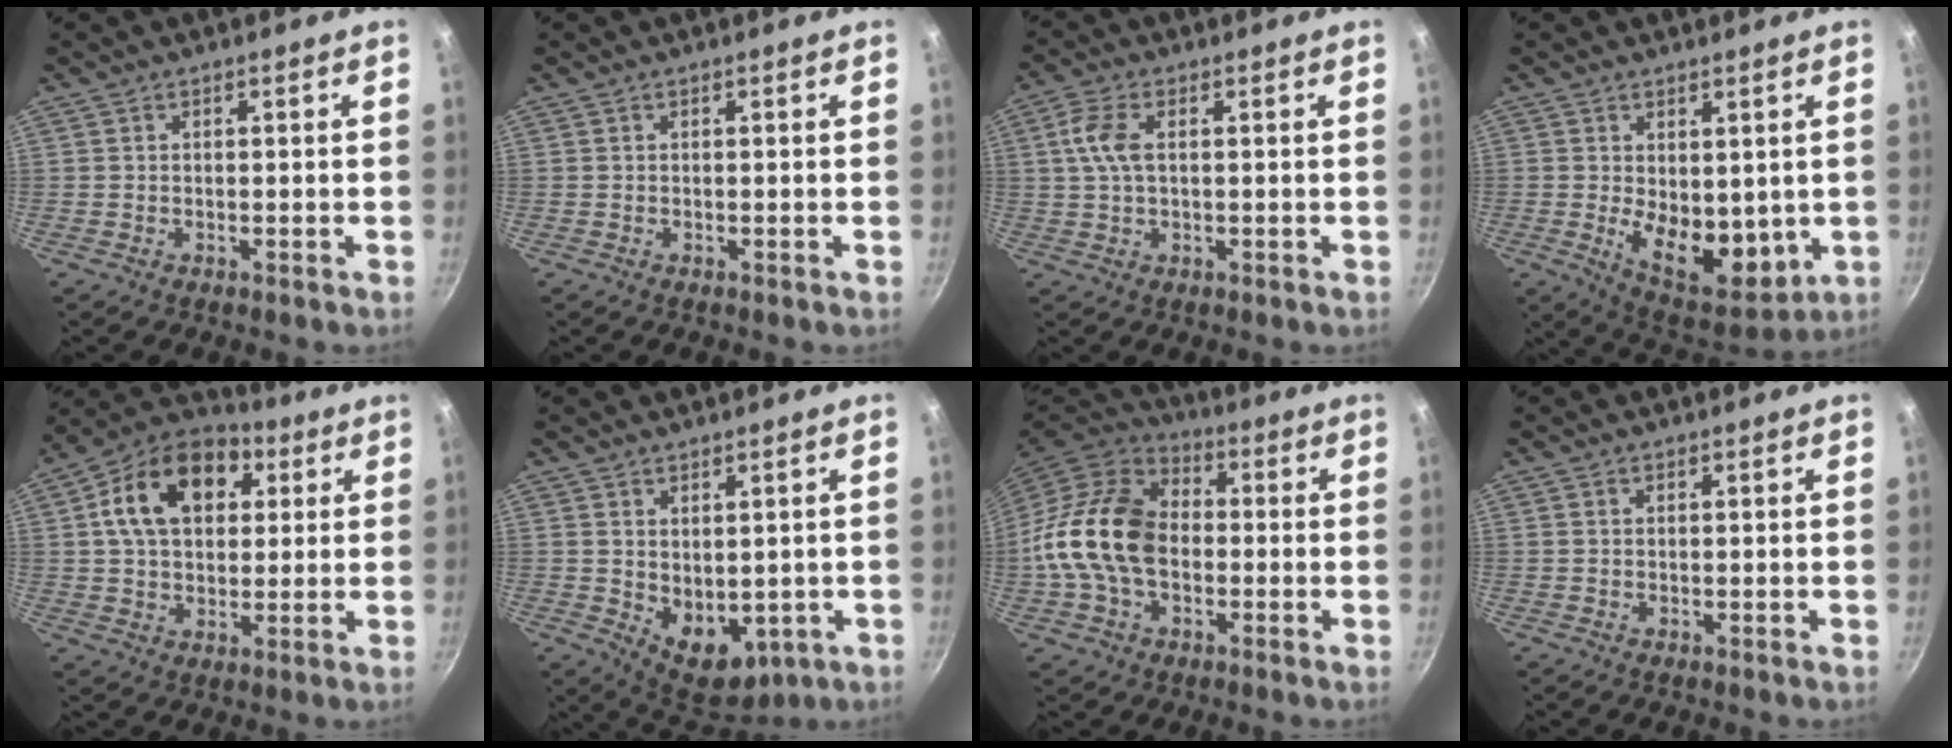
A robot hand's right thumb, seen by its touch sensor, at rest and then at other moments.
{"total": 0.0}
{"total": 5.8, "force": [1.1, 3.1, 4.8], "torque": [-0.101, 0.011, 0.018]}
{"total": 12.2, "force": [0.0, 7.2, 9.8], "torque": [-0.112, -0.035, 0.019]}
{"total": 18.0, "force": [5.0, 12.5, 11.9], "torque": [-0.180, 0.019, 0.067]}
{"total": 9.2, "force": [-0.3, 6.2, 6.8], "torque": [-0.072, -0.019, 0.019]}
{"total": 18.0, "force": [-1.6, 12.6, 12.7], "torque": [-0.216, 0.033, -0.044]}
{"total": 0.6, "force": [0.3, 0.5, 0.3], "torque": [-0.006, 0.003, 0.004]}